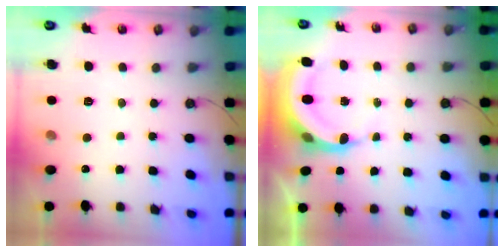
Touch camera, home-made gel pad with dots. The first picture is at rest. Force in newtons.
{"total": 5.3, "press": 5.3, "slide": 0.6}